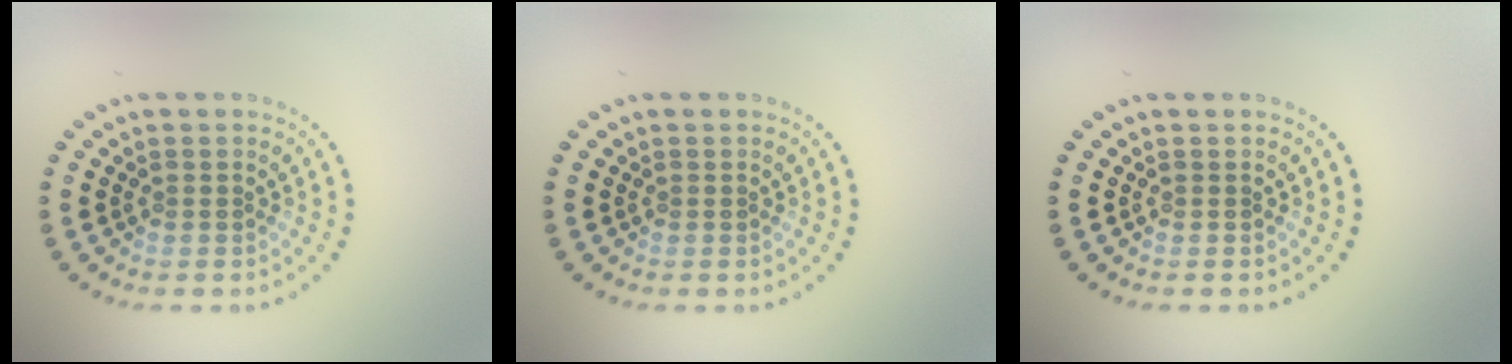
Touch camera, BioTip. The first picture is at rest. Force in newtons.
{"total": 0.0}
{"total": 0.0}